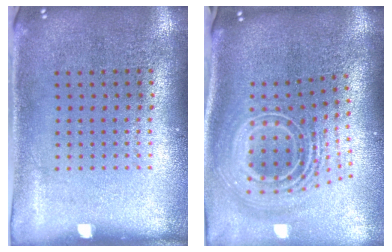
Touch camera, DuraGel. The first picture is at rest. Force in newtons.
{"total": 2.9, "press": 1.9, "slide": 2.1}